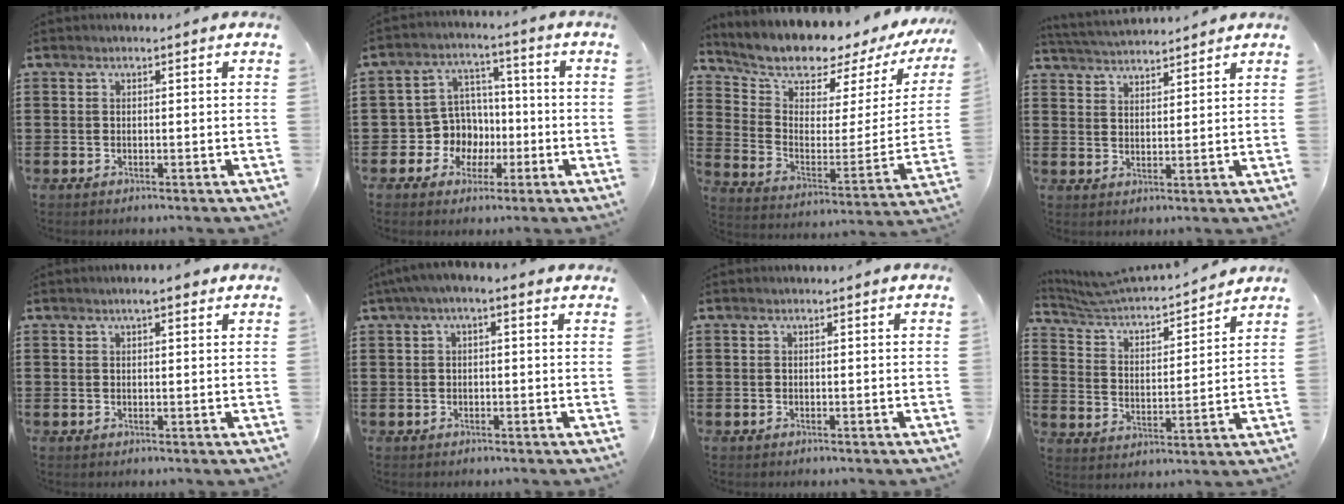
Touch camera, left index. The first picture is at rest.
{"total": 7.4, "force": [-0.9, 7.1, 1.8], "torque": [-0.066, 0.009, -0.010]}
{"total": 6.5, "force": [6.1, 1.9, 1.2], "torque": [-0.049, -0.063, 0.100]}
{"total": 3.5, "force": [3.5, -0.1, 0.3], "torque": [-0.018, -0.014, 0.063]}
{"total": 2.5, "force": [1.6, 0.5, 1.8], "torque": [-0.038, 0.005, 0.028]}
{"total": 2.0, "force": [-0.3, 0.5, 1.9], "torque": [-0.032, 0.003, -0.008]}
{"total": 0.0}
{"total": 4.1, "force": [3.9, 0.6, 1.2], "torque": [-0.049, -0.035, 0.057]}